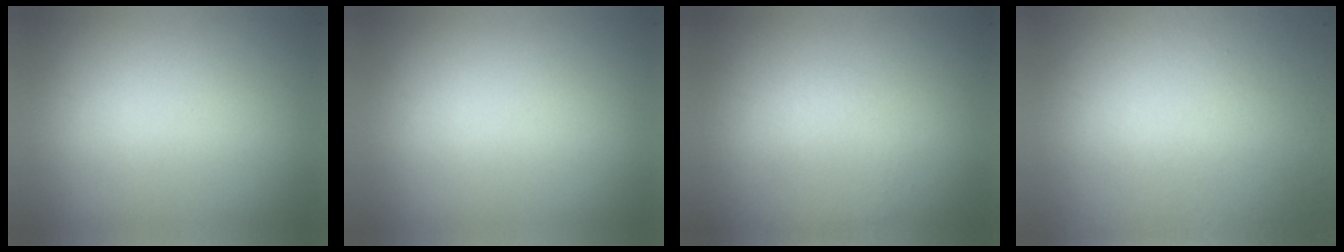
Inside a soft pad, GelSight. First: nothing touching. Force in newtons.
{"total": 0.0}
{"total": 1.1}
{"total": 8.1}